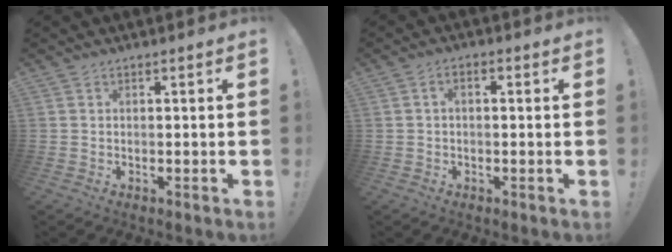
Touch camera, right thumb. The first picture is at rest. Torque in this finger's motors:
{"motor_torque": [-0.06, -0.05, -0.06, -0.14, 0.07]}